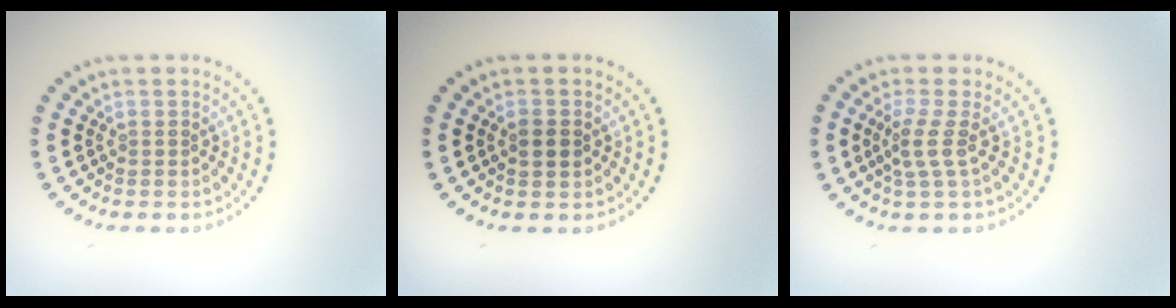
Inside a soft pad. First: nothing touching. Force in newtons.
{"total": 1.8, "press": 1.8, "slide": 0.1}
{"total": 2.0, "press": 1.5, "slide": 1.4}